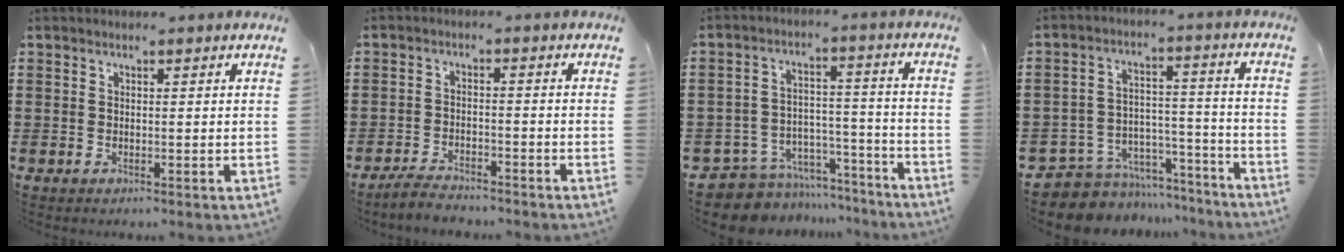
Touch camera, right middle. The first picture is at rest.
{"total": 3.3, "force": [-3.2, 0.5, 0.5], "torque": [-0.014, 0.006, -0.067]}
{"total": 7.7, "force": [-7.0, 3.0, 0.7], "torque": [-0.022, 0.017, -0.135]}
{"total": 6.3, "force": [-5.6, 2.9, 0.2], "torque": [-0.013, 0.011, -0.108]}